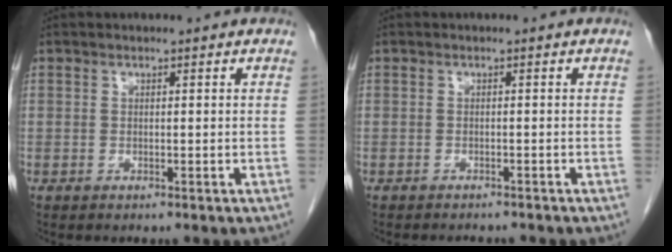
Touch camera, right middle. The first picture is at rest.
{"total": 2.9, "force": [-2.7, 0.6, 0.6], "torque": [-0.008, -0.005, -0.033]}